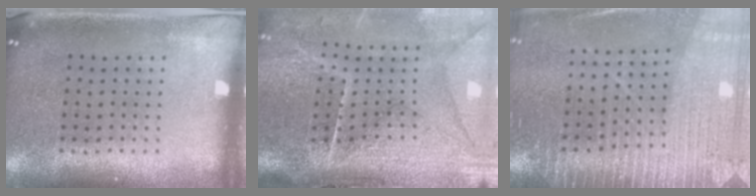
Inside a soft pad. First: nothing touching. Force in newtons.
{"total": 4.8, "press": 3.9, "slide": 2.7}
{"total": 3.2, "press": 3.2, "slide": 0.2}